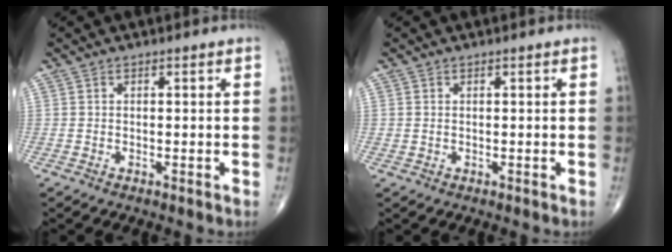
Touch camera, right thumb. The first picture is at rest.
{"total": 0.7, "force": [0.1, 0.6, 0.4], "torque": [-0.007, 0.000, 0.002]}